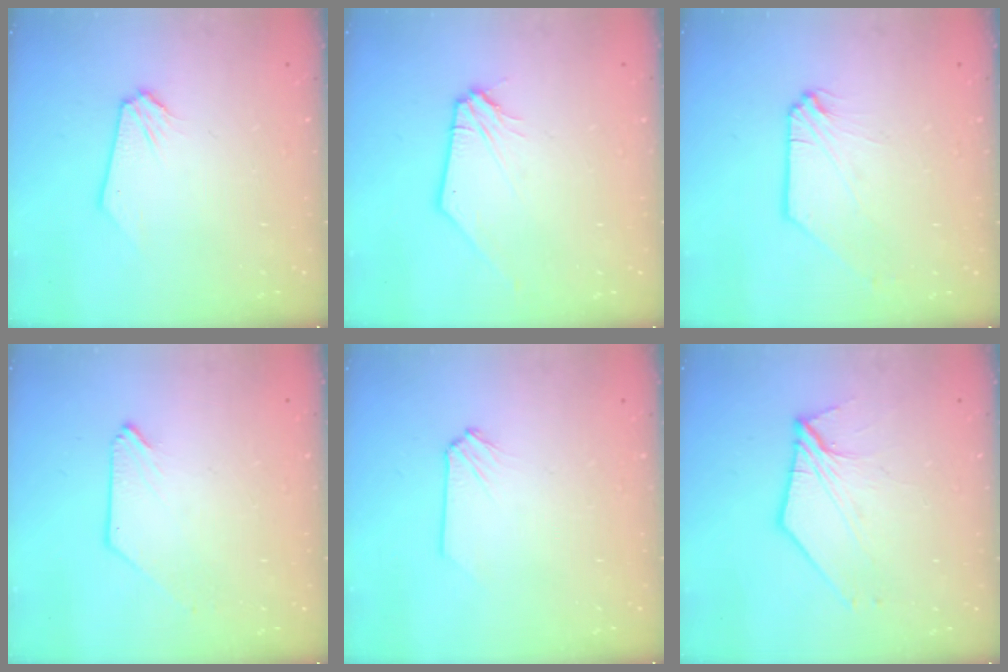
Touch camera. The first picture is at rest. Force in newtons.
{"total": 1.9, "press": 1.9, "slide": 0.3}
{"total": 0.9, "press": 0.9, "slide": 0.1}
{"total": 0.0}
{"total": 0.0}
{"total": 7.7, "press": 7.6, "slide": 1.4}